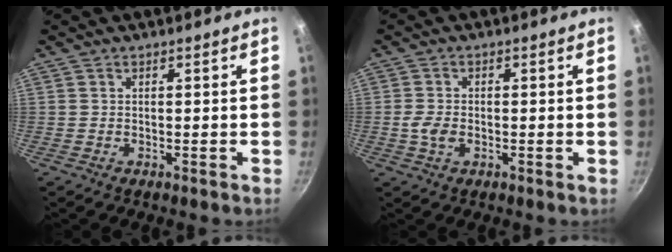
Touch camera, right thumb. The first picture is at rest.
{"total": 3.3, "force": [-0.7, 2.1, 2.5], "torque": [-0.051, 0.007, -0.015]}